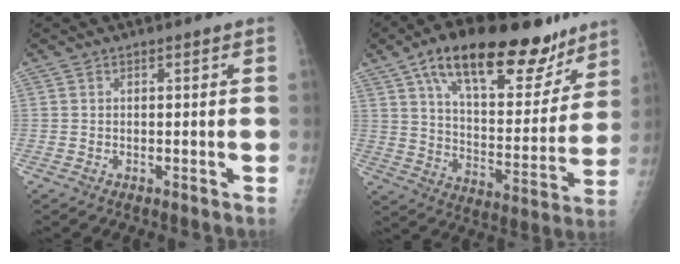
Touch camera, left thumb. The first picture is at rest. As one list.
[{"total": 26.4, "force": [16.9, 11.1, 17.0], "torque": [-0.220, -0.039, 0.264]}]